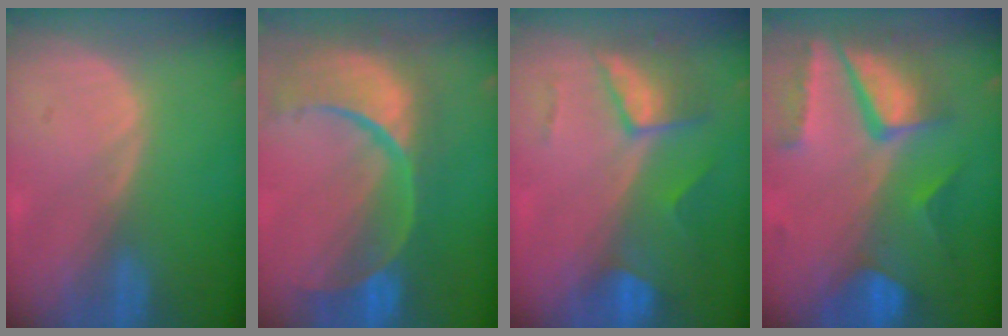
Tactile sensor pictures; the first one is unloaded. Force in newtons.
{"total": 13.9, "press": 11.0, "slide": 8.4}
{"total": 7.4, "press": 6.6, "slide": 3.5}
{"total": 10.4, "press": 8.7, "slide": 5.7}